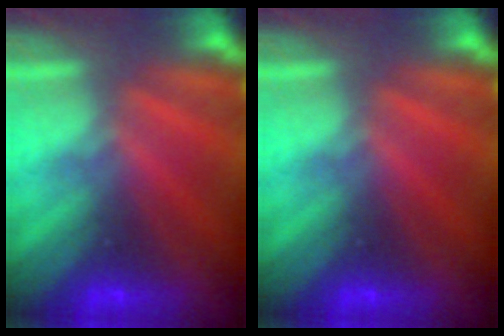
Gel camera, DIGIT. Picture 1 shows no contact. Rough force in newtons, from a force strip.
{"total": 0.0}